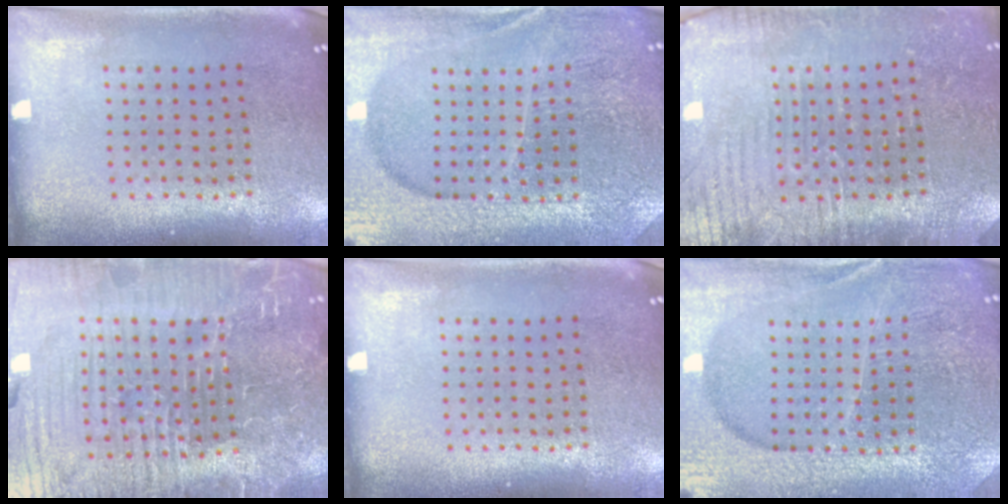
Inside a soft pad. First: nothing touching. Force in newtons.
{"total": 4.9, "press": 4.5, "slide": 1.8}
{"total": 3.7, "press": 3.6, "slide": 0.9}
{"total": 7.5, "press": 6.7, "slide": 3.5}
{"total": 0.0}
{"total": 4.7, "press": 4.3, "slide": 1.7}